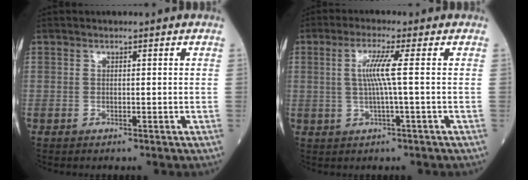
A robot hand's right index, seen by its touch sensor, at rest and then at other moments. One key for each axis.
{"total": 4.8, "fx": 0.5, "fy": -0.9, "fz": 4.7, "tx": -0.096, "ty": 0.003, "tz": 0.012}